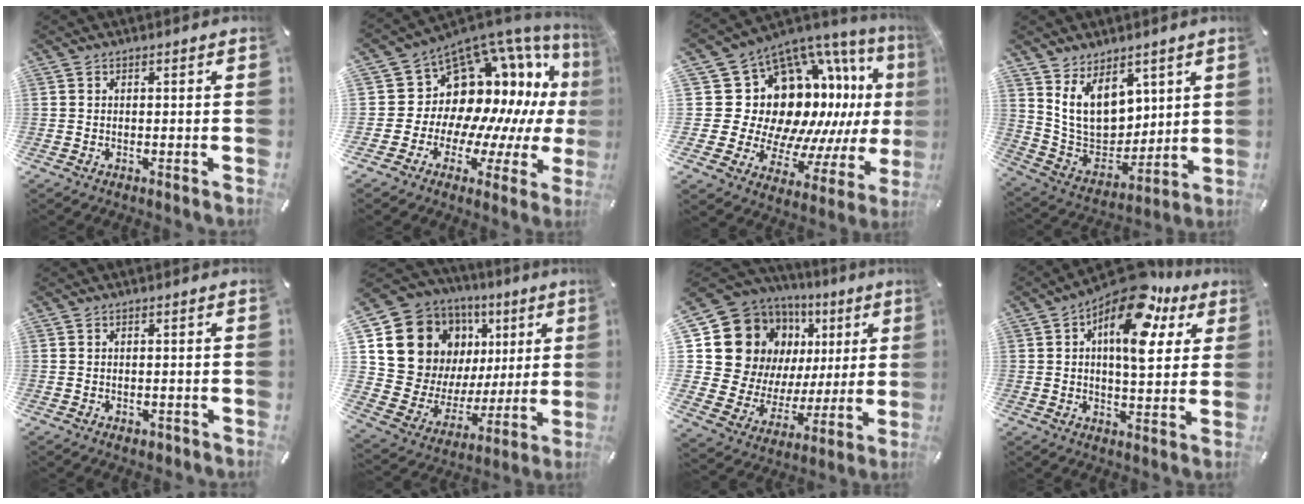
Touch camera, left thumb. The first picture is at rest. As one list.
[{"total": 14.4, "force": [5.7, 11.8, 6.0], "torque": [-0.087, -0.100, 0.119]}, {"total": 19.9, "force": [4.3, 15.5, 11.8], "torque": [-0.196, -0.089, 0.128]}, {"total": 13.3, "force": [6.6, 9.7, 6.4], "torque": [-0.141, -0.047, 0.132]}, {"total": 1.1, "force": [-0.4, 0.8, 0.6], "torque": [-0.011, 0.002, -0.008]}, {"total": 15.6, "force": [7.0, 13.0, 5.2], "torque": [-0.091, -0.053, 0.150]}, {"total": 19.2, "force": [8.0, 15.1, 8.8], "torque": [-0.172, -0.056, 0.165]}, {"total": 16.9, "force": [8.6, 7.7, 12.3], "torque": [-0.191, -0.045, 0.142]}]